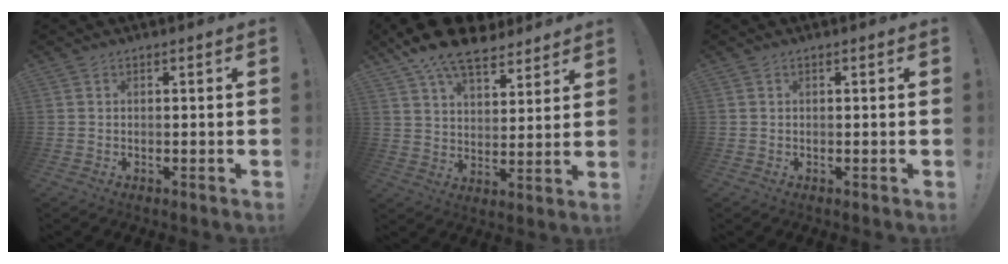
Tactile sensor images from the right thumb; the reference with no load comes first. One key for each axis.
{"total": 14.7, "fx": 10.6, "fy": 7.0, "fz": 7.6, "tx": -0.135, "ty": -0.062, "tz": 0.195}
{"total": 0.0}